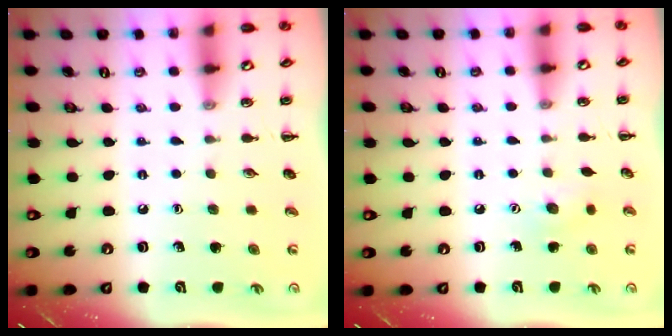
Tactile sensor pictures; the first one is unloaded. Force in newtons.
{"total": 5.8, "press": 5.7, "slide": 1.3}